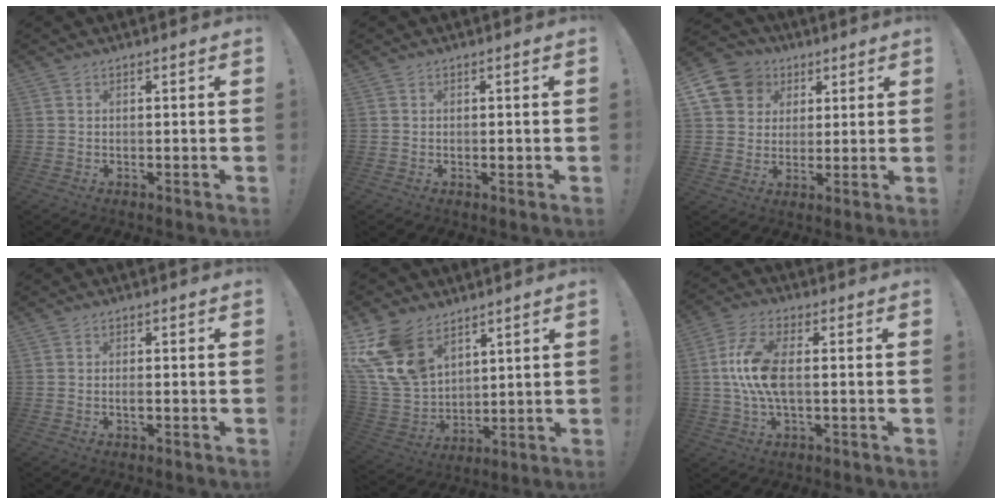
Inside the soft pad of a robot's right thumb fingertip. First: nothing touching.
{"total": 0.7, "force": [-0.2, 0.2, 0.6], "torque": [-0.001, -0.003, -0.006]}
{"total": 12.4, "force": [4.9, 10.4, 4.6], "torque": [-0.064, -0.024, 0.102]}
{"total": 1.2, "force": [-0.5, 0.2, 1.1], "torque": [-0.021, 0.000, -0.009]}
{"total": 16.9, "force": [10.5, 10.2, 8.4], "torque": [-0.187, -0.062, 0.202]}
{"total": 12.2, "force": [0.0, 5.3, 11.0], "torque": [-0.210, 0.001, 0.003]}